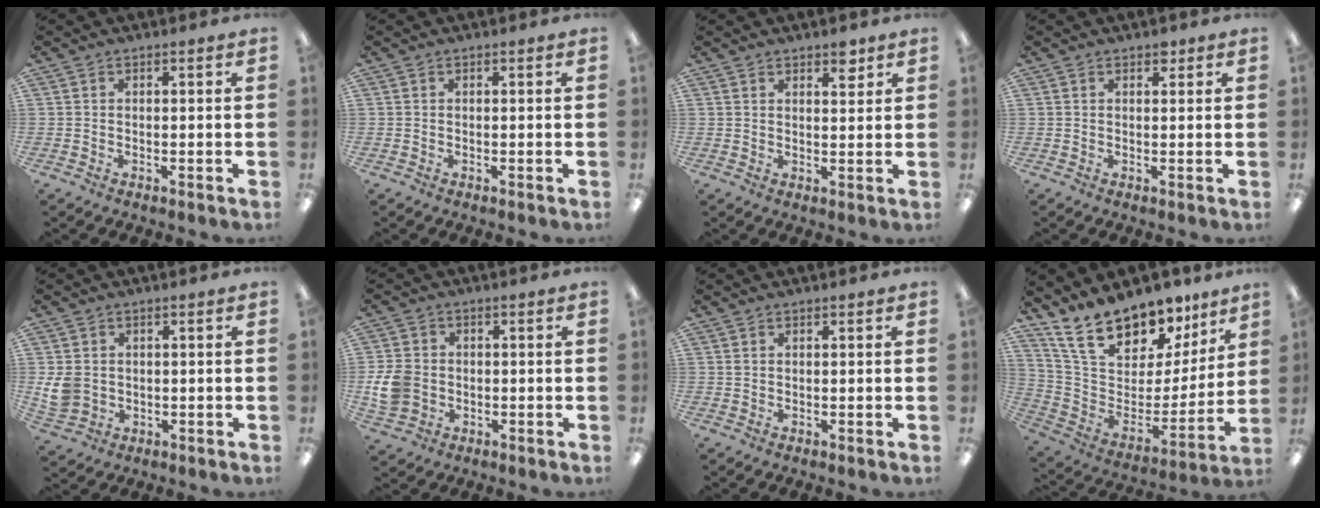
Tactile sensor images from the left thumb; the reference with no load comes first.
{"total": 0.0}
{"total": 3.9, "force": [3.0, 1.7, 1.8], "torque": [-0.008, -0.015, 0.047]}
{"total": 1.6, "force": [1.2, 0.9, 0.7], "torque": [0.000, -0.004, 0.017]}
{"total": 5.9, "force": [0.5, 5.1, 2.8], "torque": [-0.061, 0.008, 0.014]}
{"total": 7.8, "force": [-0.8, 6.5, 4.1], "torque": [-0.091, 0.012, -0.012]}
{"total": 0.7, "force": [0.3, 0.4, 0.4], "torque": [-0.008, 0.004, 0.005]}
{"total": 19.4, "force": [15.7, 8.5, 7.5], "torque": [-0.140, -0.119, 0.283]}